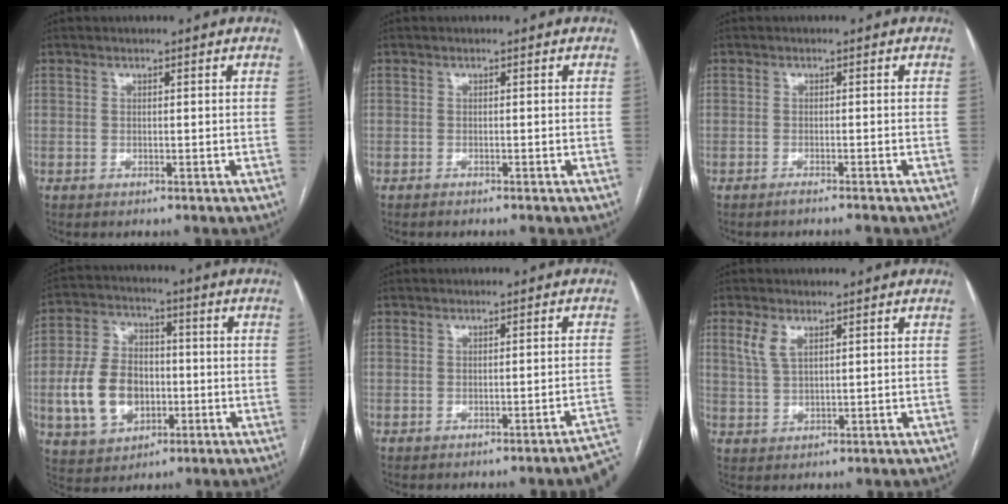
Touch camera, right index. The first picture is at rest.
{"total": 2.1, "force": [-1.9, 0.1, 0.9], "torque": [-0.012, -0.002, -0.020]}
{"total": 2.4, "force": [-2.1, -0.4, 1.1], "torque": [-0.008, 0.003, -0.026]}
{"total": 12.1, "force": [-2.2, 8.7, 8.2], "torque": [-0.185, 0.023, -0.029]}
{"total": 4.3, "force": [-3.7, -0.4, 2.3], "torque": [0.001, 0.002, -0.043]}
{"total": 3.6, "force": [1.9, 1.4, 2.7], "torque": [-0.067, 0.010, 0.047]}